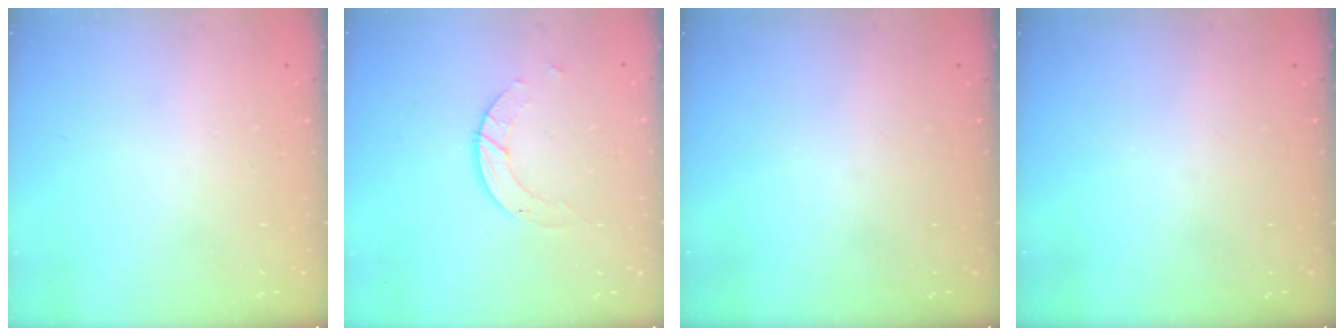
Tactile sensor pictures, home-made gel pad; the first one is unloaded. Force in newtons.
{"total": 3.0, "press": 3.0, "slide": 0.3}
{"total": 0.0}
{"total": 0.0}